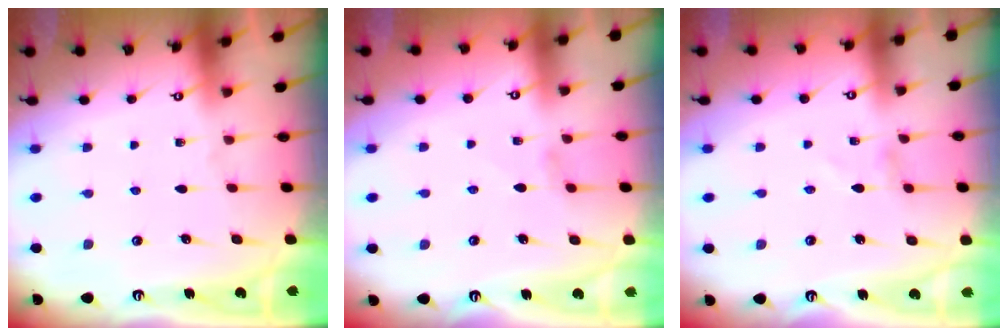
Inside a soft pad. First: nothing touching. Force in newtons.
{"total": 0.7, "press": 0.6, "slide": 0.3}
{"total": 1.2, "press": 1.2, "slide": 0.1}